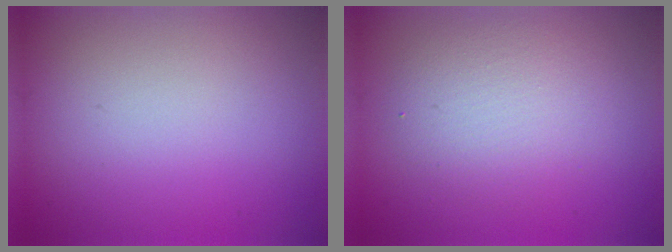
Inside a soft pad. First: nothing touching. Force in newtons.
{"total": 3.5, "press": 3.5, "slide": 0.2}